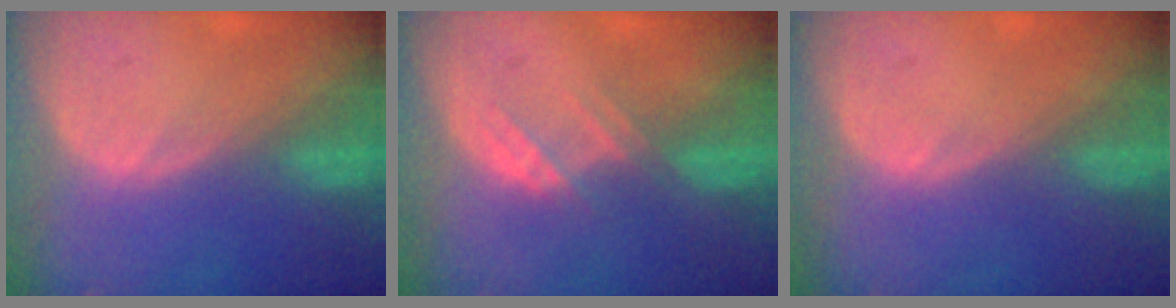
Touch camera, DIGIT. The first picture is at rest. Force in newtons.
{"total": 3.0, "press": 2.9, "slide": 0.7}
{"total": 0.0}